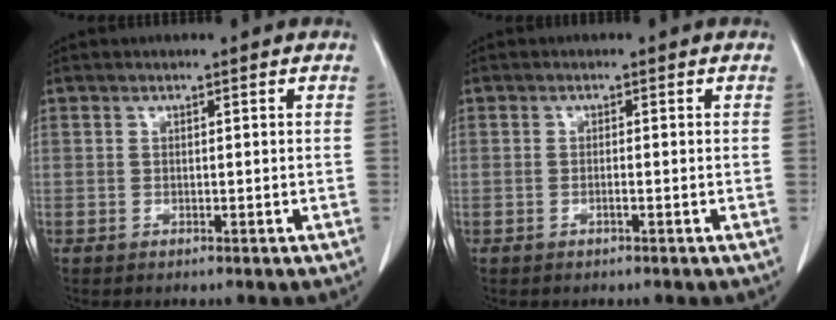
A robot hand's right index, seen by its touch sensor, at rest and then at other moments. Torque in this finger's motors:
{"motor_torque": [-0.18, 0.13, -0.03, -0.01]}